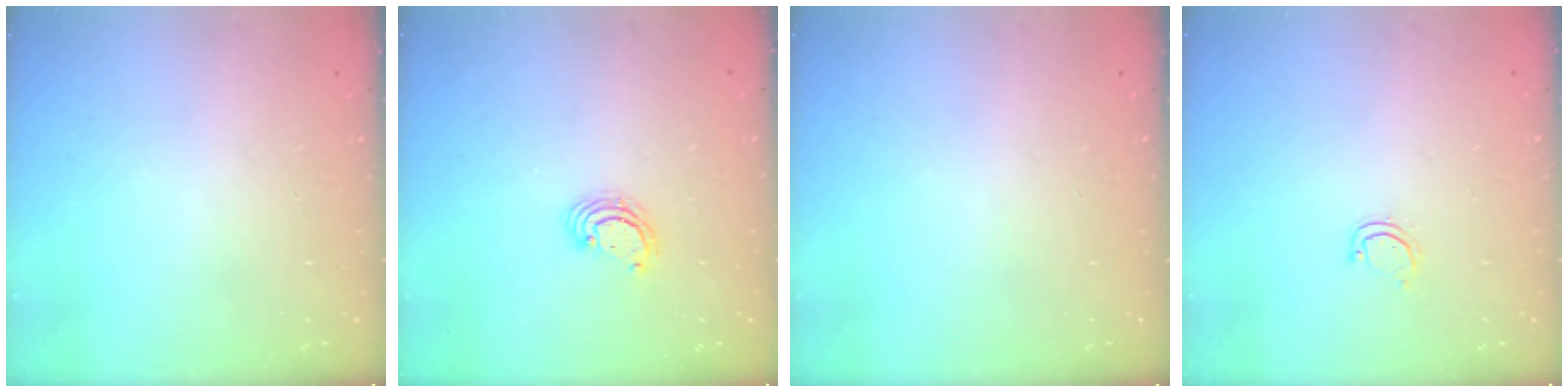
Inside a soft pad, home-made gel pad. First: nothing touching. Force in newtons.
{"total": 3.2, "press": 3.2, "slide": 0.1}
{"total": 0.0}
{"total": 4.1, "press": 4.1, "slide": 0.3}